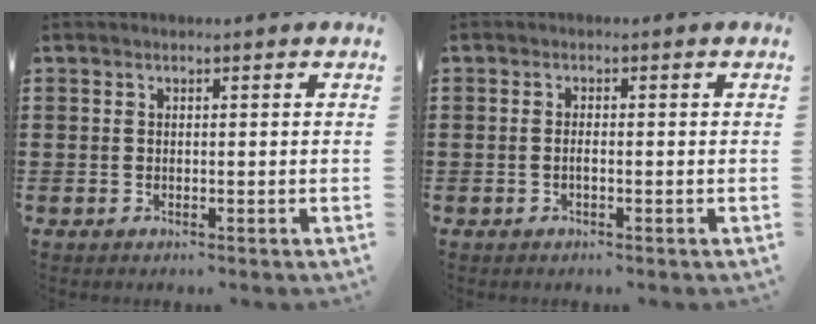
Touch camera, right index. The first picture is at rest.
{"total": 1.0, "force": [-0.4, 0.2, 0.9], "torque": [-0.018, -0.004, -0.006]}